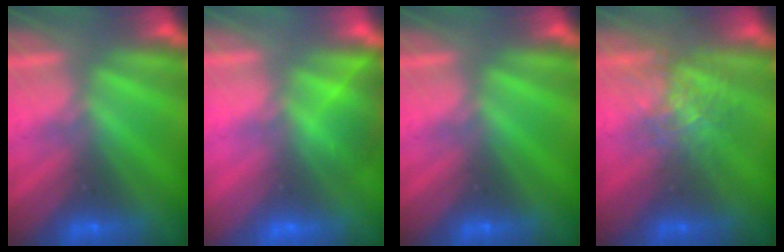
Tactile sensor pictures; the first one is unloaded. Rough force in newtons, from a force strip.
{"total": 2.7}
{"total": 0.0}
{"total": 2.7}